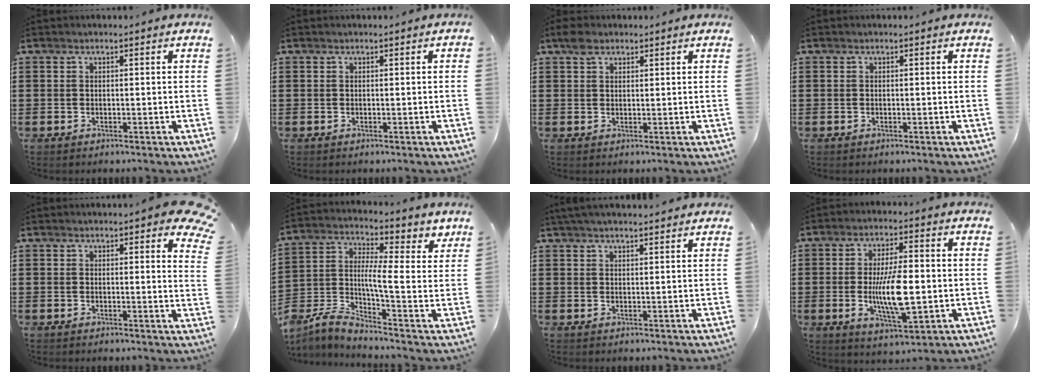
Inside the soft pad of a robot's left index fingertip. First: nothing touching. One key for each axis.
{"total": 0.0}
{"total": 2.6, "fx": 1.8, "fy": 1.5, "fz": 1.1, "tx": -0.018, "ty": 0.004, "tz": 0.032}
{"total": 0.0}
{"total": 3.5, "fx": 3.0, "fy": 0.7, "fz": 1.7, "tx": -0.020, "ty": -0.013, "tz": 0.051}
{"total": 4.8, "fx": 0.3, "fy": 1.8, "fz": 4.4, "tx": -0.096, "ty": -0.020, "tz": -0.005}
{"total": 2.5, "fx": 2.4, "fy": -0.1, "fz": 0.7, "tx": -0.020, "ty": -0.001, "tz": 0.046}
{"total": 10.4, "fx": -0.9, "fy": 3.7, "fz": 9.7, "tx": -0.178, "ty": -0.011, "tz": -0.019}